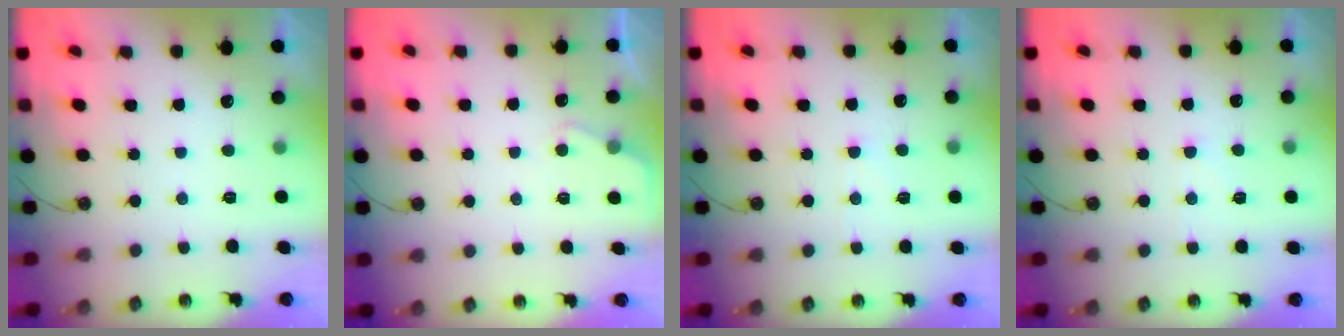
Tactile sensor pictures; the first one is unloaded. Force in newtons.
{"total": 3.2, "press": 3.2, "slide": 0.5}
{"total": 4.2, "press": 4.2, "slide": 0.7}
{"total": 4.2, "press": 4.2, "slide": 0.7}